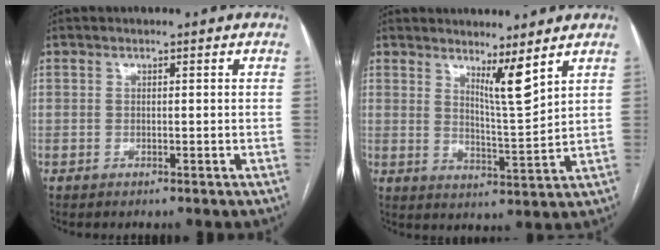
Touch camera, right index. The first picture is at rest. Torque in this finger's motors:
{"motor_torque": [0.06, 0.21, 0.11, 0.02]}